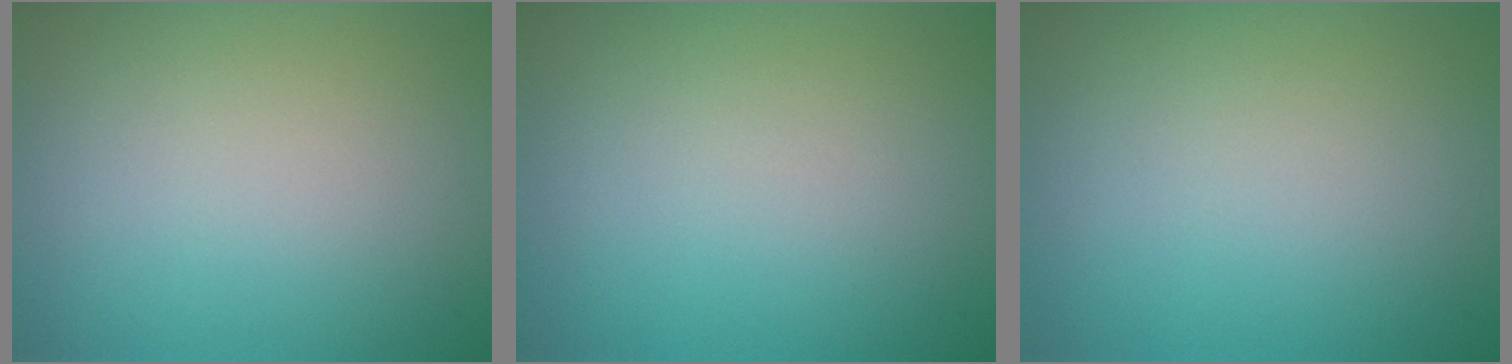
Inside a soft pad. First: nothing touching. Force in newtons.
{"total": 0.0}
{"total": 0.0}